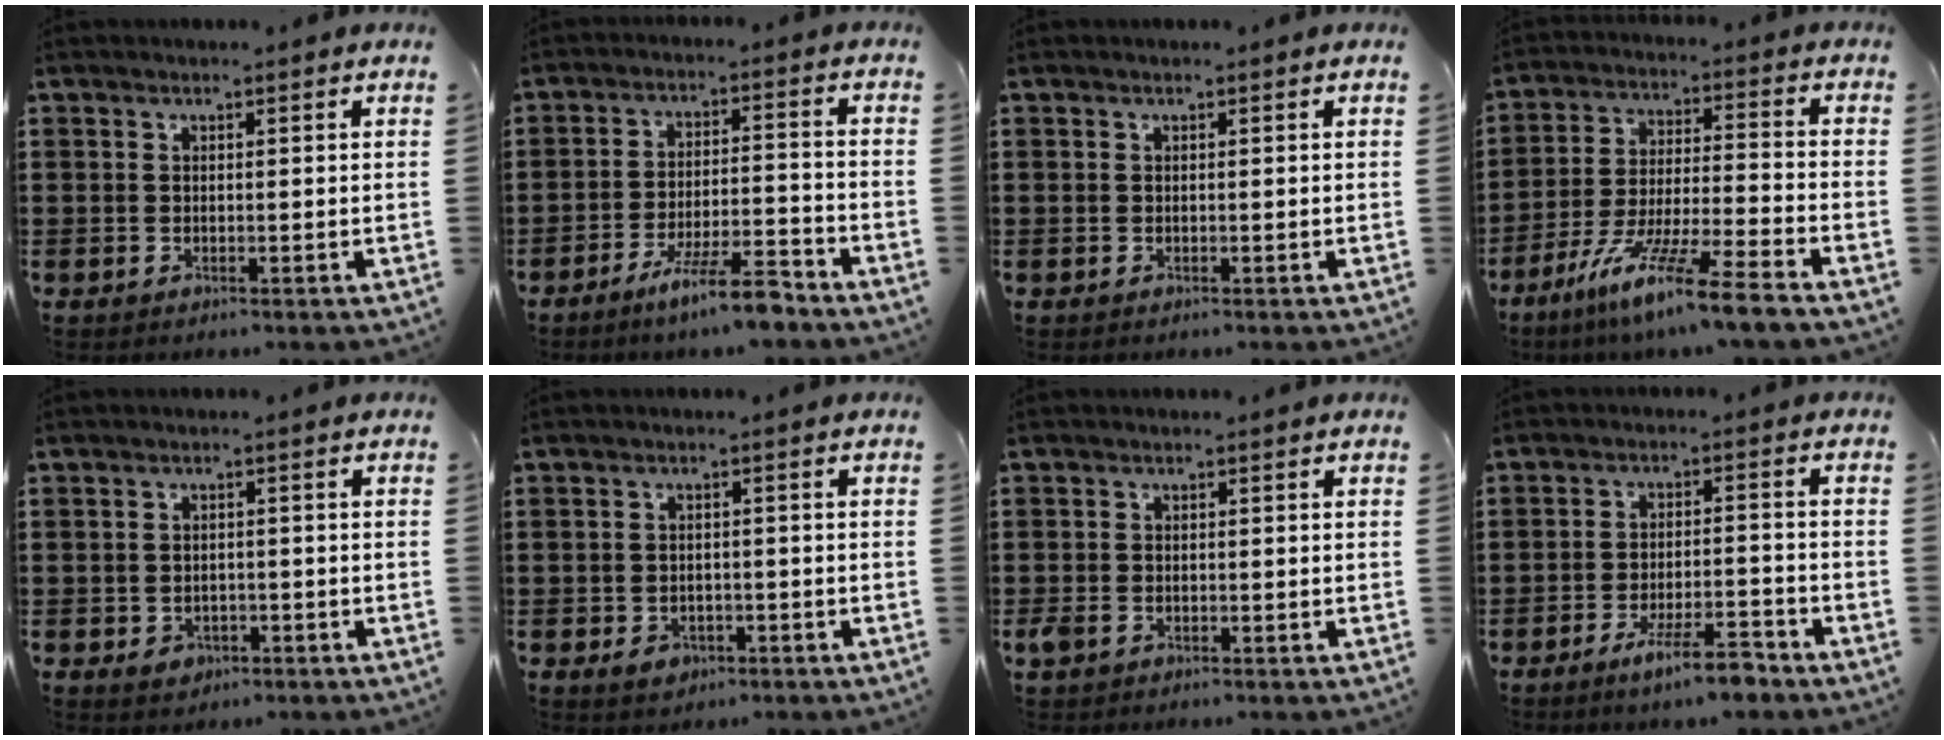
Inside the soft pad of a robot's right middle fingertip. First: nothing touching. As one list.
[{"total": 8.6, "force": [-6.7, 0.5, 5.4], "torque": [-0.102, -0.003, -0.125]}, {"total": 0.0}, {"total": 11.2, "force": [-9.0, -0.7, 6.6], "torque": [-0.129, -0.001, -0.180]}, {"total": 1.7, "force": [-1.0, 1.3, 0.6], "torque": [-0.017, 0.001, -0.023]}, {"total": 2.1, "force": [-1.3, 1.4, 0.8], "torque": [-0.019, 0.002, -0.029]}, {"total": 1.8, "force": [-1.0, 1.2, 0.9], "torque": [-0.033, -0.004, -0.024]}, {"total": 6.8, "force": [-5.2, 0.8, 4.3], "torque": [-0.078, -0.003, -0.094]}]